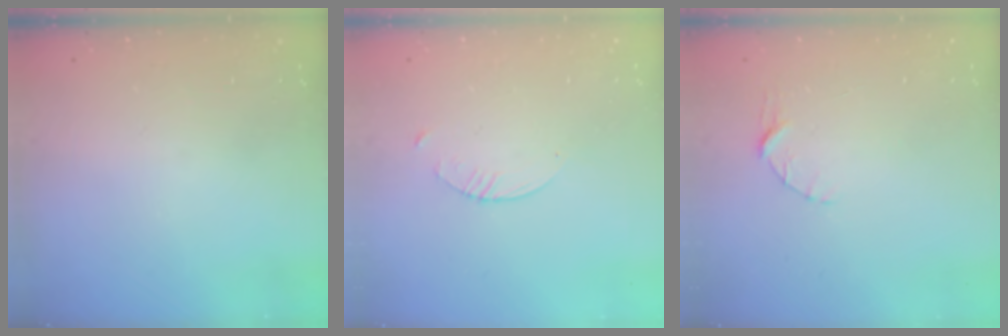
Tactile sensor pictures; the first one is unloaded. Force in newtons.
{"total": 1.5, "press": 1.5, "slide": 0.2}
{"total": 3.8, "press": 3.8, "slide": 0.4}